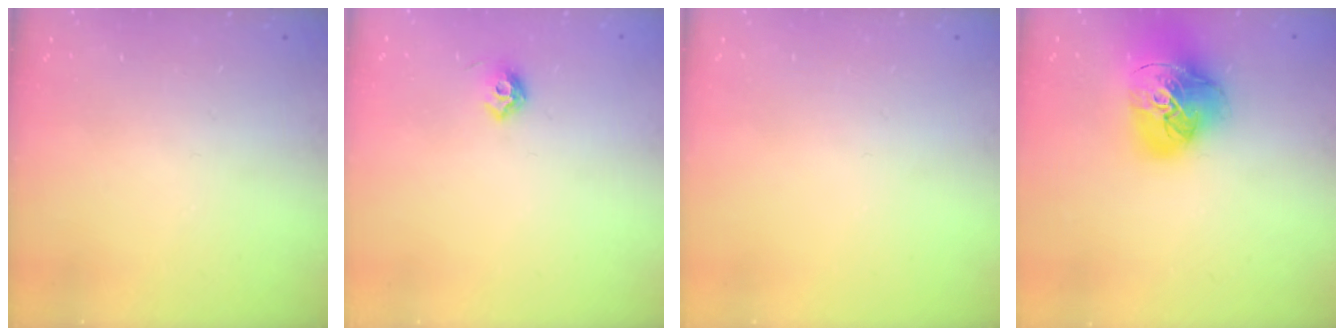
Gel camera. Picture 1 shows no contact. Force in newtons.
{"total": 6.4, "press": 6.3, "slide": 1.1}
{"total": 0.0}
{"total": 17.3, "press": 17.2, "slide": 2.0}